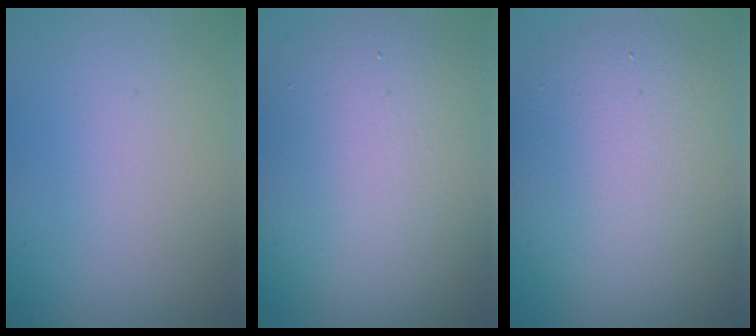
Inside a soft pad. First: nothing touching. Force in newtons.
{"total": 11.3, "press": 11.2, "slide": 0.8}
{"total": 9.6, "press": 9.5, "slide": 0.7}